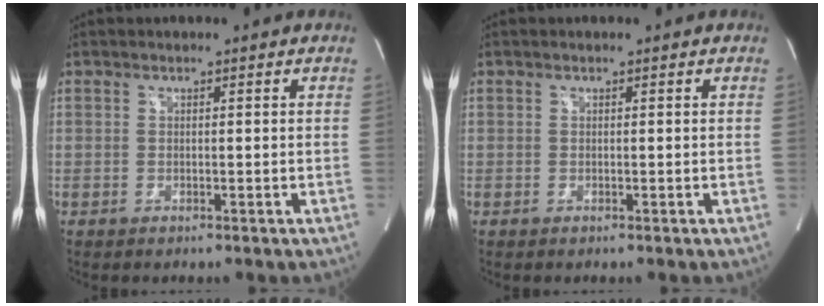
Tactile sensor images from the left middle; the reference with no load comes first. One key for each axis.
{"total": 0.0}